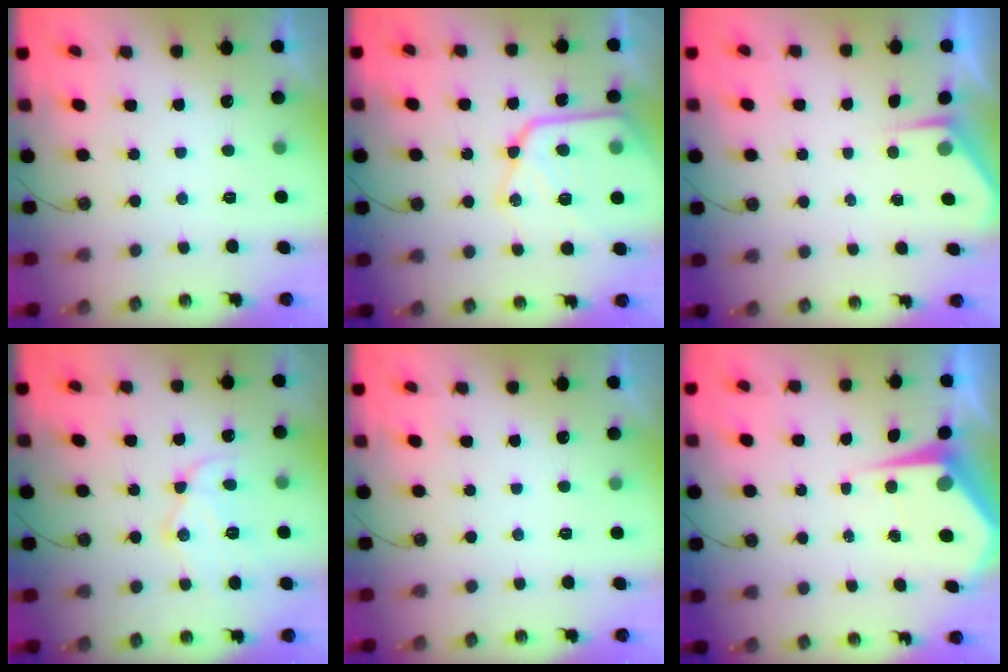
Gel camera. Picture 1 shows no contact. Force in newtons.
{"total": 18.2, "press": 18.2, "slide": 1.7}
{"total": 2.7, "press": 2.7, "slide": 0.3}
{"total": 12.3, "press": 12.2, "slide": 1.2}
{"total": 0.0}
{"total": 6.6, "press": 6.5, "slide": 0.9}